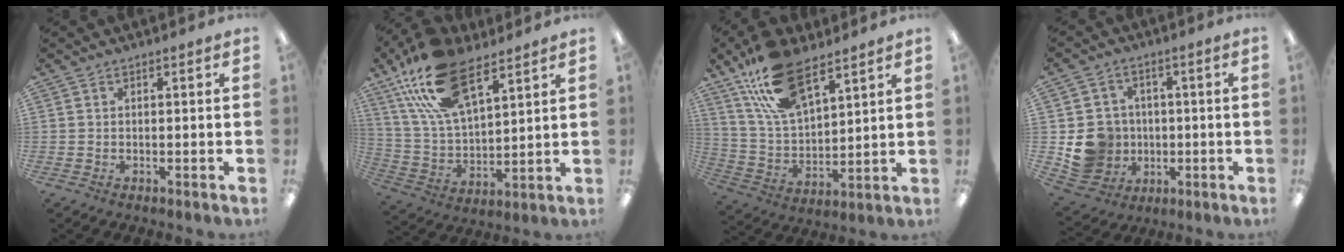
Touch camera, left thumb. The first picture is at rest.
{"total": 21.3, "force": [12.8, 10.2, 13.7], "torque": [-0.280, -0.040, 0.228]}
{"total": 18.5, "force": [11.9, 8.6, 11.2], "torque": [-0.218, -0.037, 0.214]}
{"total": 10.2, "force": [-1.3, 9.7, 2.7], "torque": [-0.077, 0.014, -0.010]}